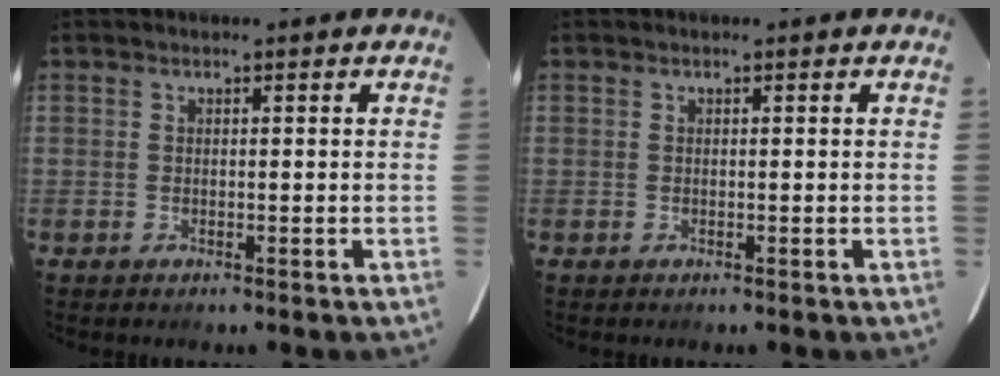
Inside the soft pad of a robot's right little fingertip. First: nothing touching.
{"total": 0.0}